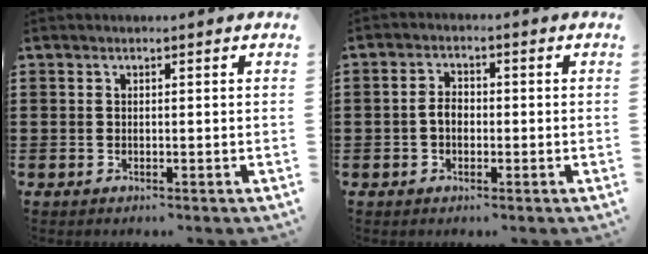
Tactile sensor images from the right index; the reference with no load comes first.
{"total": 2.8, "force": [-0.6, 1.8, 2.0], "torque": [-0.040, 0.004, -0.012]}